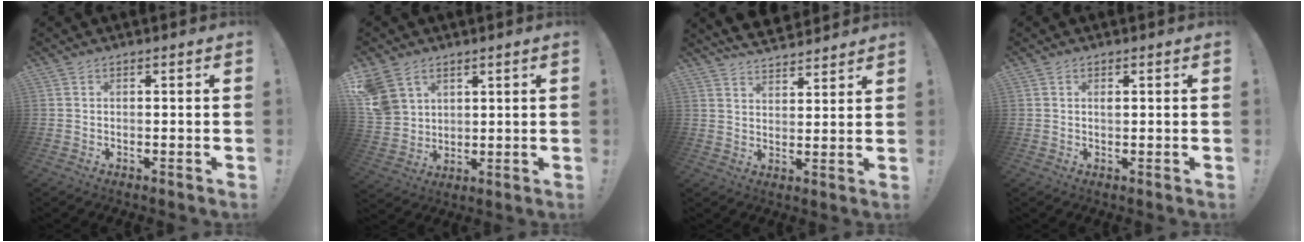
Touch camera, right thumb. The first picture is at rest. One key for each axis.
{"total": 9.5, "fx": 5.4, "fy": 7.0, "fz": 3.4, "tx": -0.063, "ty": -0.029, "tz": 0.112}
{"total": 6.2, "fx": 5.7, "fy": 2.1, "fz": 1.5, "tx": -0.029, "ty": -0.043, "tz": 0.105}
{"total": 0.7, "fx": 0.3, "fy": 0.3, "fz": 0.6, "tx": 0.002, "ty": -0.004, "tz": 0.002}